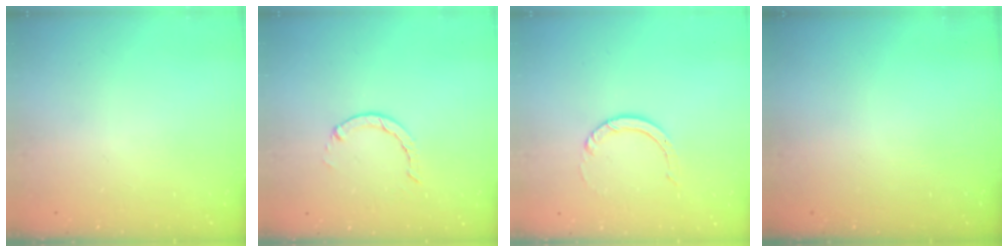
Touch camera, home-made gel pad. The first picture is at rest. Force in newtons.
{"total": 1.3, "press": 1.2, "slide": 0.3}
{"total": 3.8, "press": 3.8, "slide": 0.3}
{"total": 0.0}